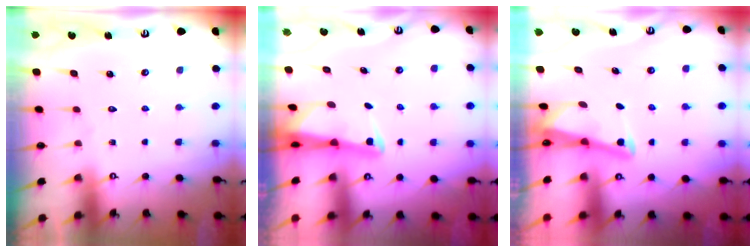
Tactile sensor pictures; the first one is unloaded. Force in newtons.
{"total": 2.6, "press": 2.6, "slide": 0.5}
{"total": 2.6, "press": 2.6, "slide": 0.1}